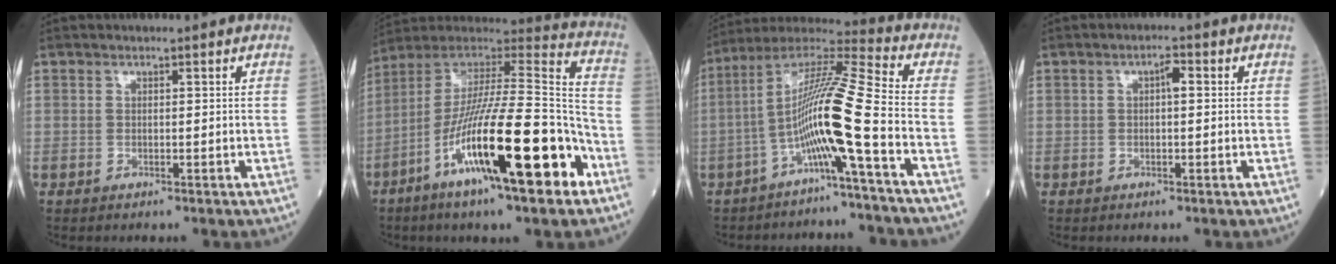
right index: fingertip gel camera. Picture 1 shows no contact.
{"total": 24.5, "force": [-10.5, 2.7, 22.0], "torque": [-0.370, -0.030, -0.177]}
{"total": 12.6, "force": [-4.4, -1.7, 11.7], "torque": [-0.228, 0.015, -0.088]}
{"total": 1.9, "force": [0.2, 0.6, 1.8], "torque": [-0.028, 0.006, 0.003]}